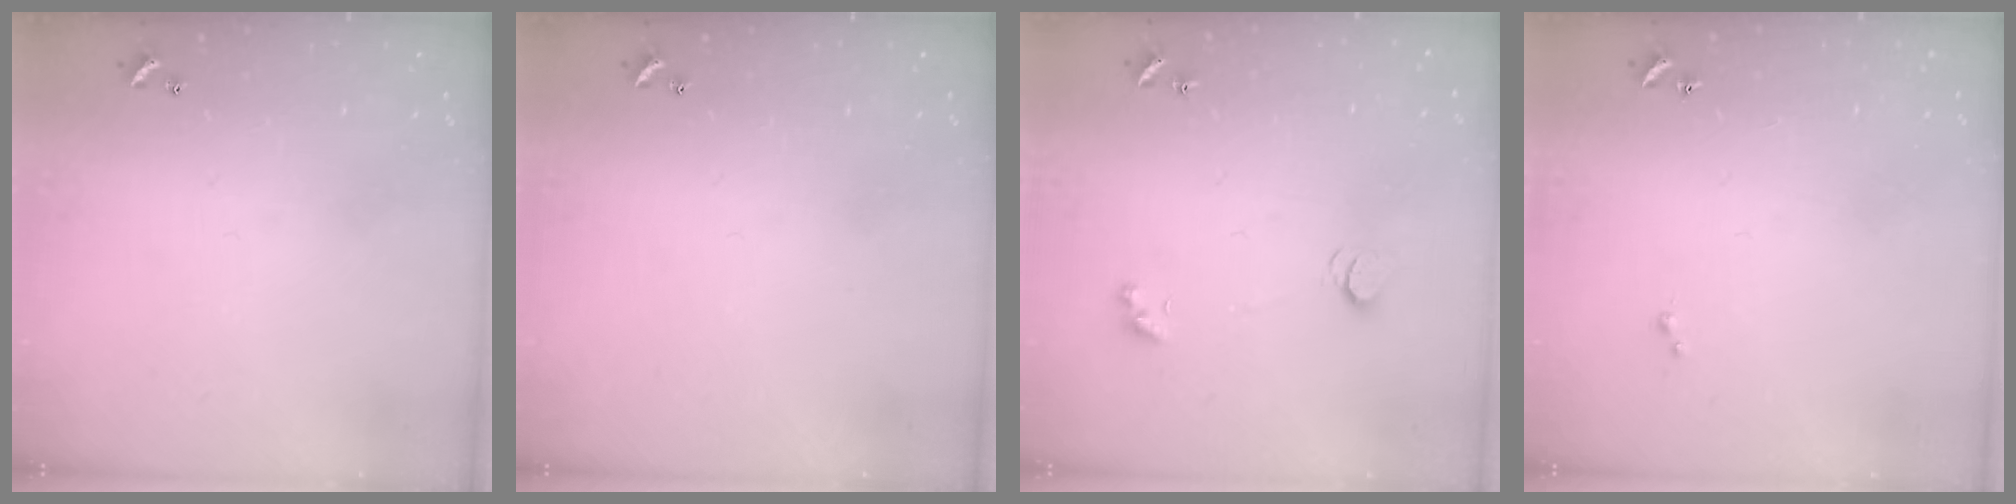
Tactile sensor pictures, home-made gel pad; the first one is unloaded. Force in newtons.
{"total": 0.0}
{"total": 2.4, "press": 2.4, "slide": 0.4}
{"total": 0.0}